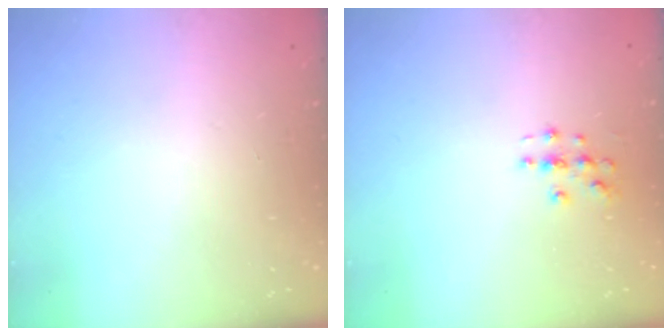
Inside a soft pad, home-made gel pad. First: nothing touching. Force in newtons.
{"total": 3.1, "press": 3.0, "slide": 0.3}